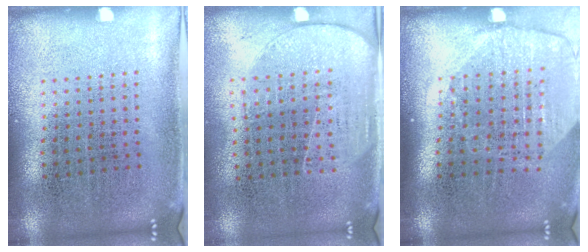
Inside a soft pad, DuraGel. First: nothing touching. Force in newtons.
{"total": 1.8, "press": 1.5, "slide": 0.9}
{"total": 2.1, "press": 1.8, "slide": 0.9}